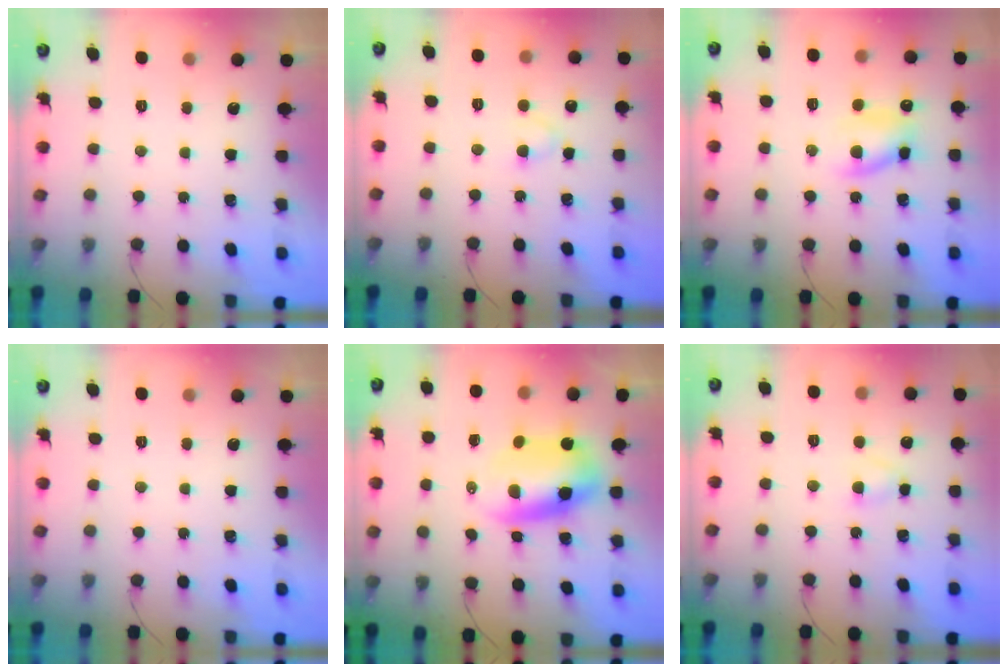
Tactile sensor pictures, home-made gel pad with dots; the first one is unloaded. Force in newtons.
{"total": 2.0, "press": 1.7, "slide": 0.9}
{"total": 8.9, "press": 8.6, "slide": 2.2}
{"total": 0.0}
{"total": 8.6, "press": 8.3, "slide": 2.2}
{"total": 2.7, "press": 2.6, "slide": 0.9}